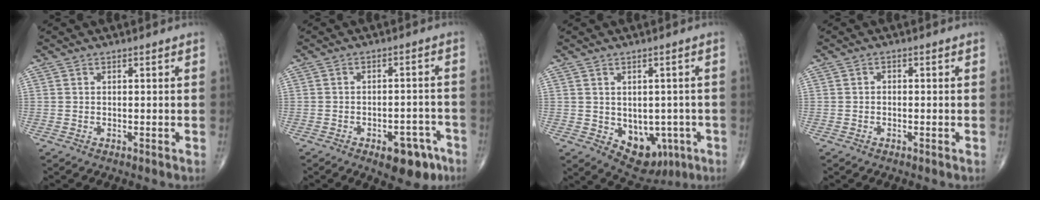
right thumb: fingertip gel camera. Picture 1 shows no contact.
{"total": 8.4, "force": [-4.8, 4.3, 5.4], "torque": [-0.047, 0.034, -0.058]}
{"total": 9.2, "force": [-2.5, 6.7, 5.8], "torque": [-0.039, 0.009, -0.015]}
{"total": 0.7, "force": [-0.3, 0.5, 0.4], "torque": [0.001, 0.003, -0.010]}